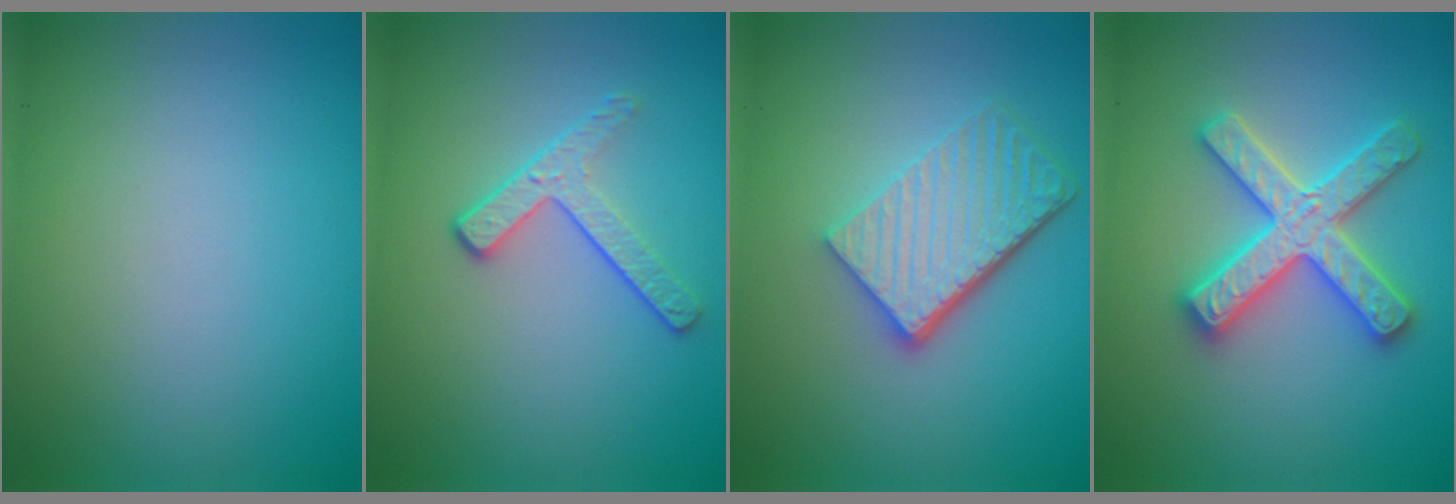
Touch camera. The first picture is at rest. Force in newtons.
{"total": 2.3, "press": 1.7, "slide": 1.6}
{"total": 5.5, "press": 3.9, "slide": 3.9}
{"total": 5.0, "press": 5.0, "slide": 0.8}